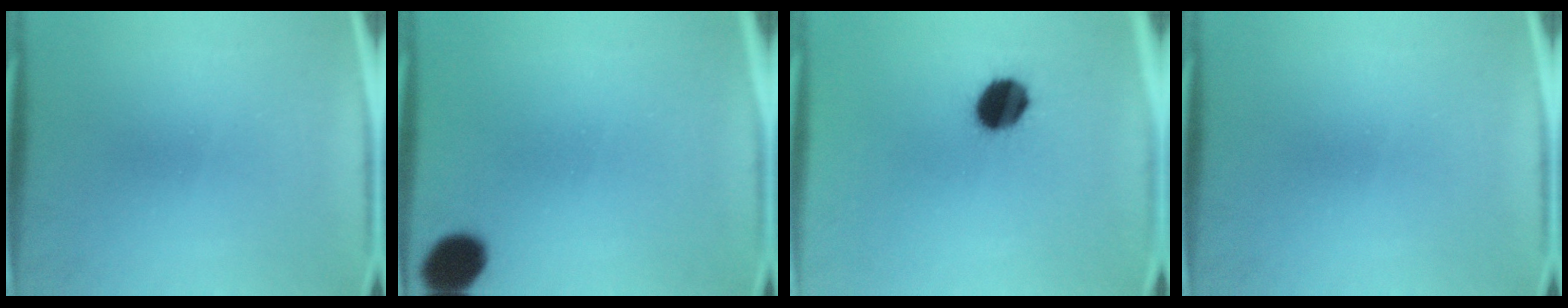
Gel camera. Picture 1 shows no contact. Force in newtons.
{"total": 8.0}
{"total": 9.6}
{"total": 0.0}